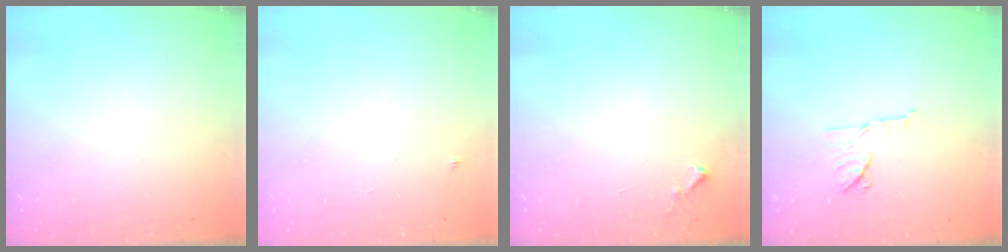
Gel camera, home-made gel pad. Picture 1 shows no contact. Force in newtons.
{"total": 2.7, "press": 2.7, "slide": 0.4}
{"total": 5.8, "press": 5.8, "slide": 0.4}
{"total": 8.0, "press": 7.9, "slide": 1.0}